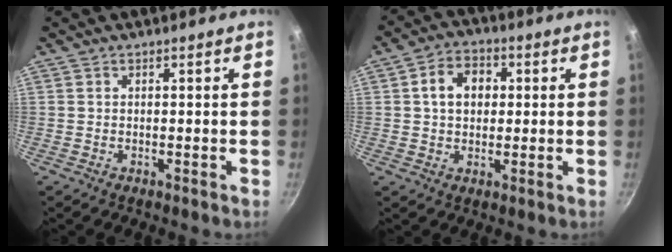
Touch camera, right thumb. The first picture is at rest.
{"total": 7.5, "force": [1.2, 5.8, 4.7], "torque": [-0.054, 0.012, 0.012]}